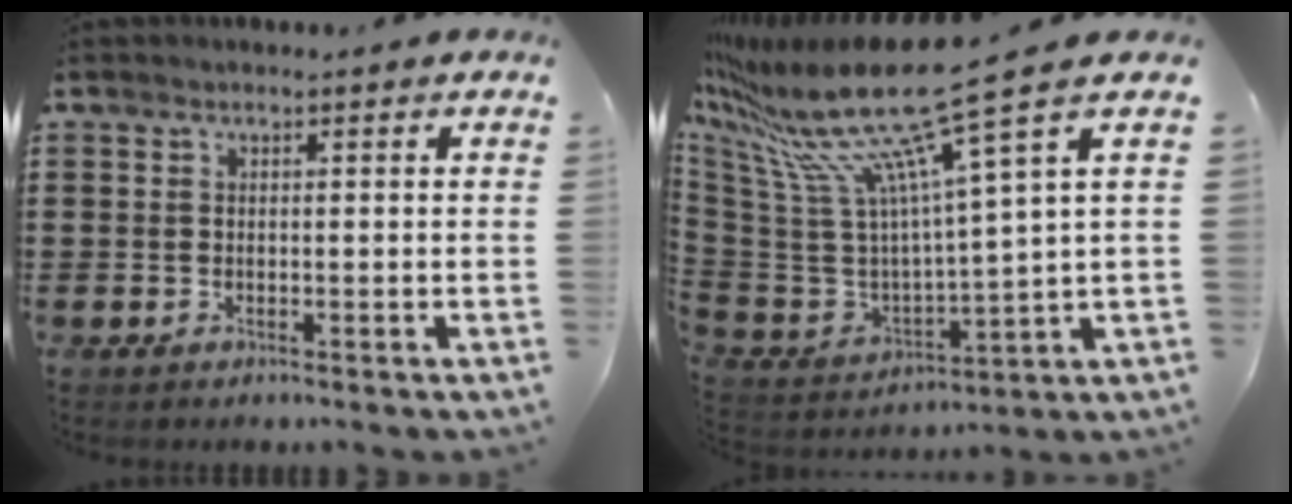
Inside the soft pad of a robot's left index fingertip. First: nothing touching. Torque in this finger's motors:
{"motor_torque": [1.25, -0.89, 1.05, 0.21]}